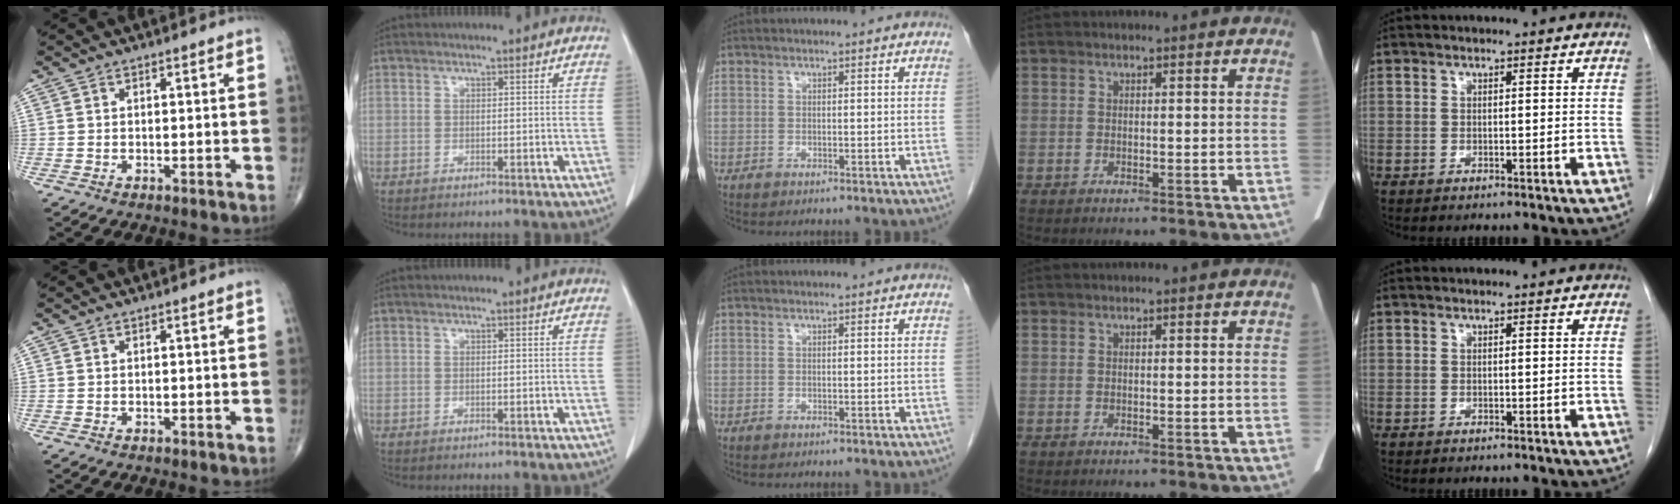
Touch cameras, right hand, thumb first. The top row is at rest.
{}